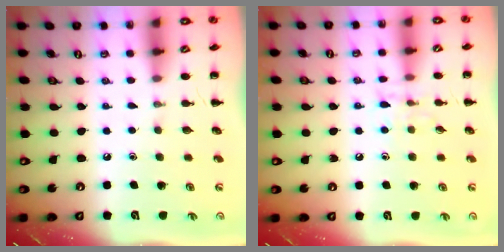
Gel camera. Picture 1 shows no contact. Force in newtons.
{"total": 6.4, "press": 6.2, "slide": 1.5}